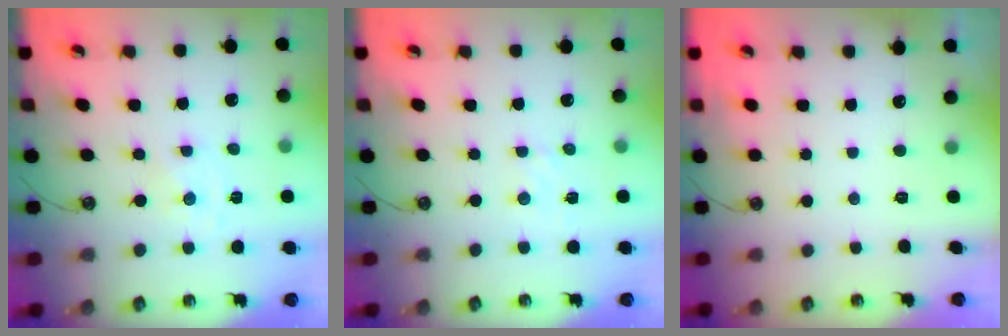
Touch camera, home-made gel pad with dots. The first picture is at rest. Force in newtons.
{"total": 1.5, "press": 1.4, "slide": 0.3}
{"total": 0.0}